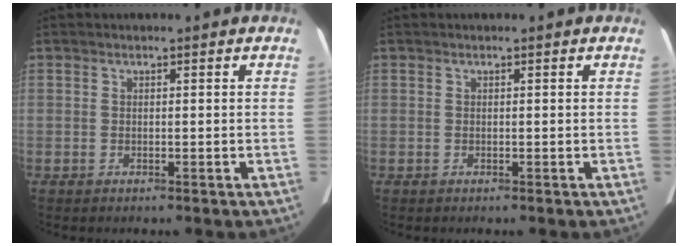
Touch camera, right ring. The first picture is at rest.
{"total": 0.0}